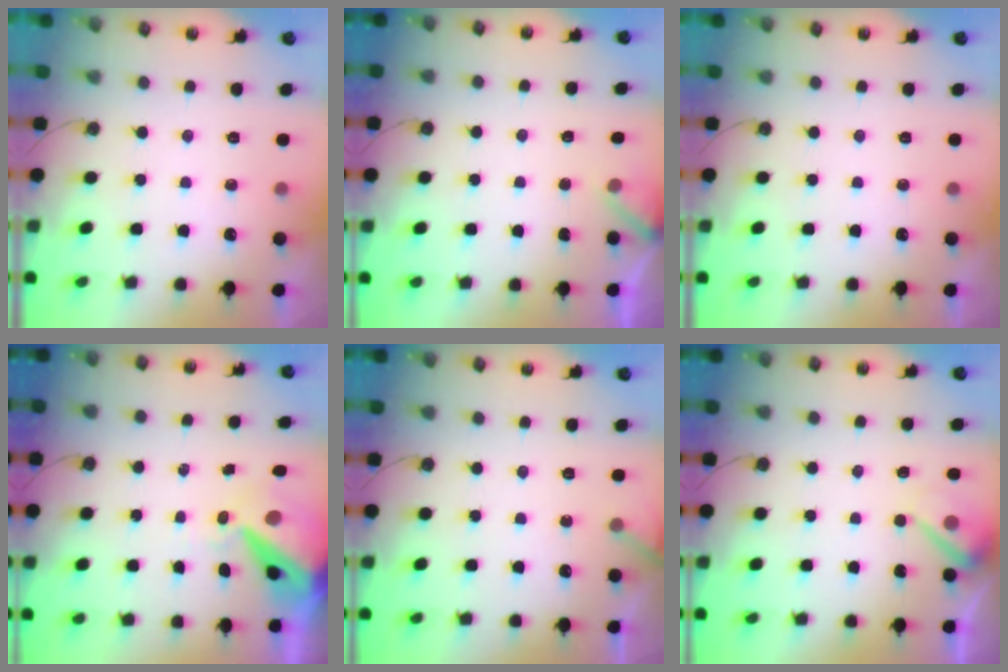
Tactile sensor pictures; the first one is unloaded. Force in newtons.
{"total": 4.4, "press": 4.4, "slide": 0.2}
{"total": 0.0}
{"total": 12.4, "press": 12.3, "slide": 1.4}
{"total": 2.7, "press": 2.7, "slide": 0.2}
{"total": 5.7, "press": 5.6, "slide": 1.1}